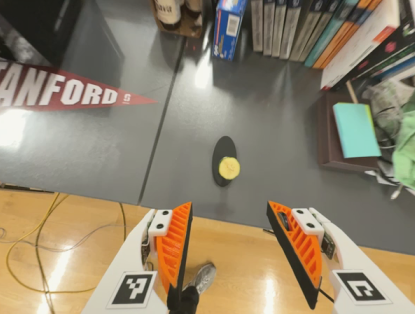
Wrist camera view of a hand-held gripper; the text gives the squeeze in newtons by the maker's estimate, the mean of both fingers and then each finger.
{"total": 0.0}